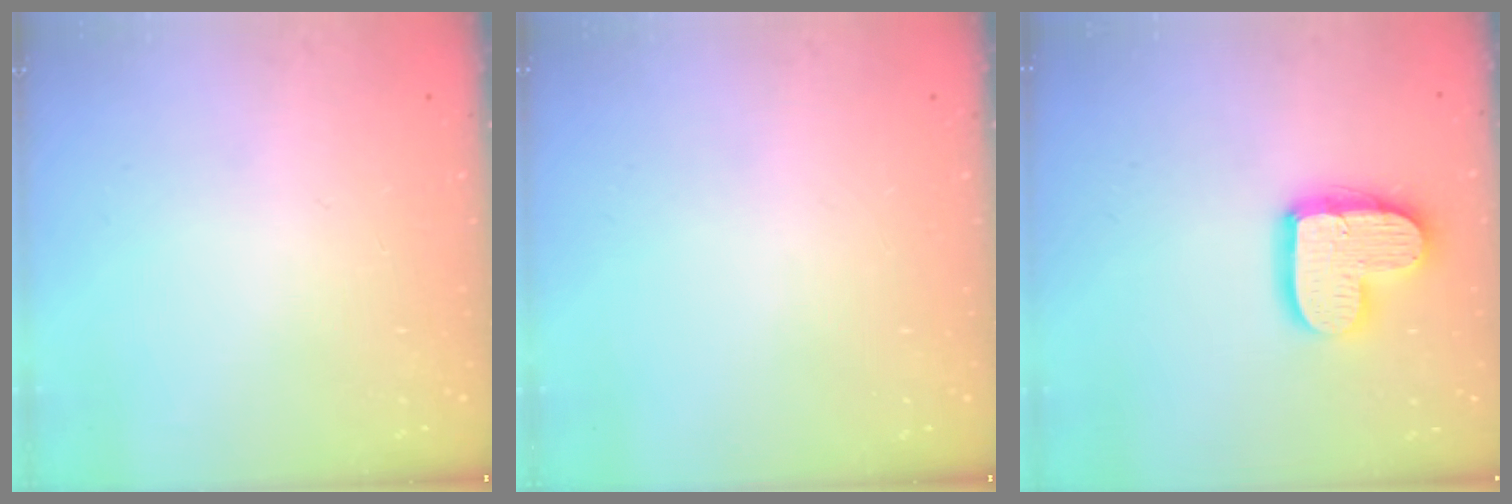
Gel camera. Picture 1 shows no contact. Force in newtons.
{"total": 0.0}
{"total": 14.5, "press": 14.4, "slide": 1.3}